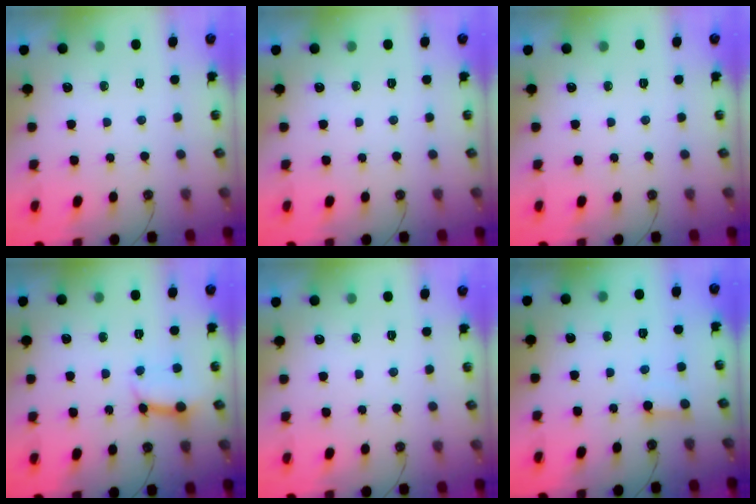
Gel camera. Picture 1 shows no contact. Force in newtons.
{"total": 0.0}
{"total": 0.0}
{"total": 8.3, "press": 8.2, "slide": 1.2}
{"total": 0.0}
{"total": 2.4, "press": 2.4, "slide": 0.1}